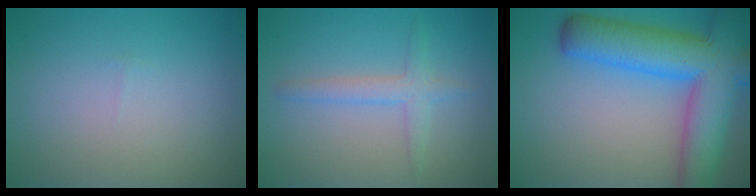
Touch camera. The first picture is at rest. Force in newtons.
{"total": 2.3, "press": 2.3, "slide": 0.1}
{"total": 11.5, "press": 11.5, "slide": 0.6}